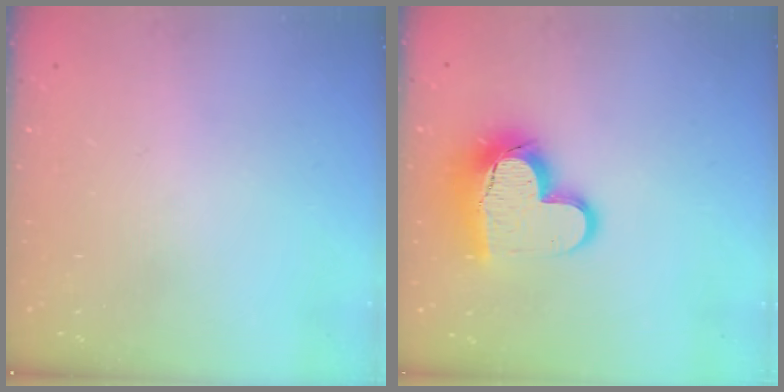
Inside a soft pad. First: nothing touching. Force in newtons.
{"total": 14.9, "press": 14.9, "slide": 1.2}